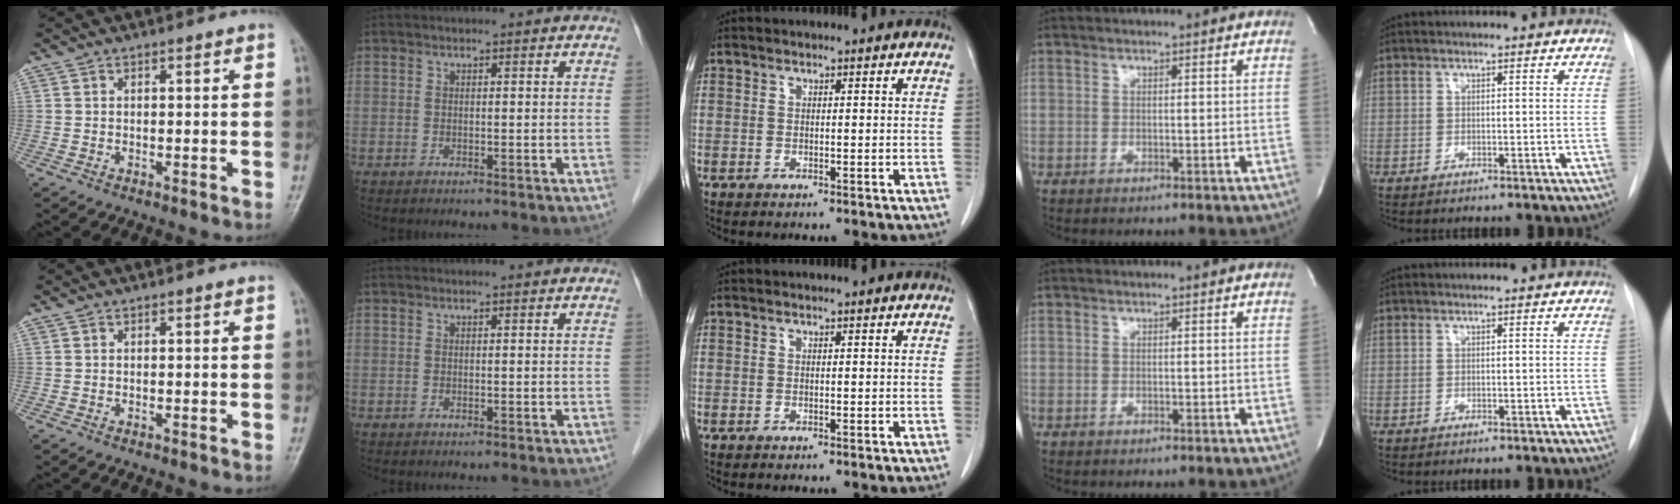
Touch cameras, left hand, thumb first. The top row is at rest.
{}